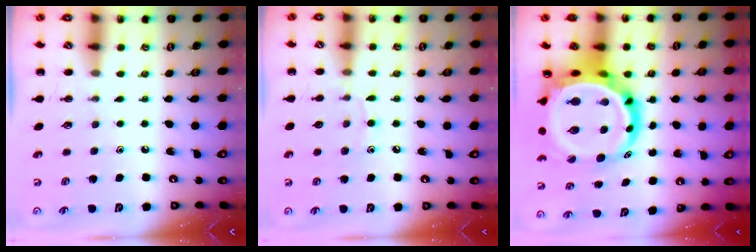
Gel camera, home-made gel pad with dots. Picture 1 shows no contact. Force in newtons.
{"total": 5.9, "press": 5.7, "slide": 1.6}
{"total": 16.0, "press": 15.5, "slide": 4.1}